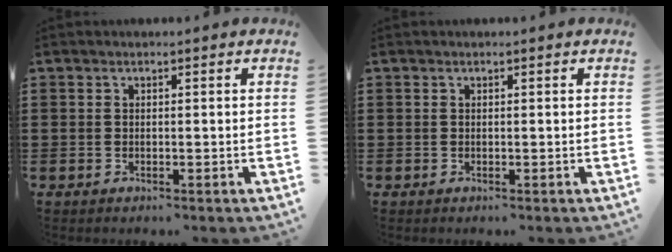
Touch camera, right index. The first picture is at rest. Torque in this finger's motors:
{"motor_torque": [-0.02, 0.02, 0.00, 0.00]}